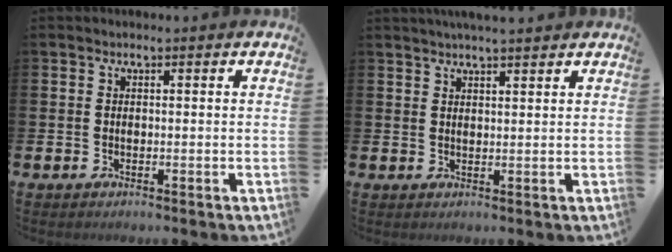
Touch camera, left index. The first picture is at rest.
{"total": 2.8, "force": [2.6, 0.0, 0.9], "torque": [-0.014, -0.008, 0.045]}